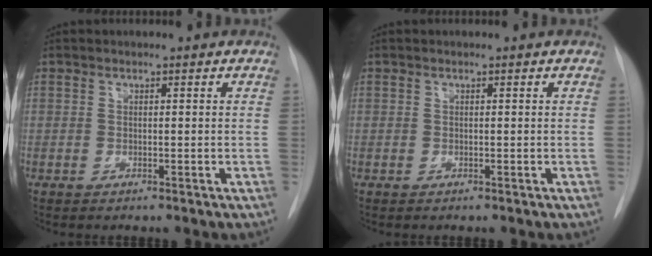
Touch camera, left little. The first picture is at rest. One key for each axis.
{"total": 0.0}